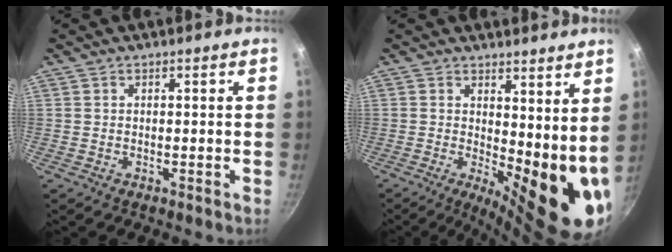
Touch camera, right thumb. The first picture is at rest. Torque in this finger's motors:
{"motor_torque": [-0.32, 1.71, 2.22, -0.21, 0.21]}